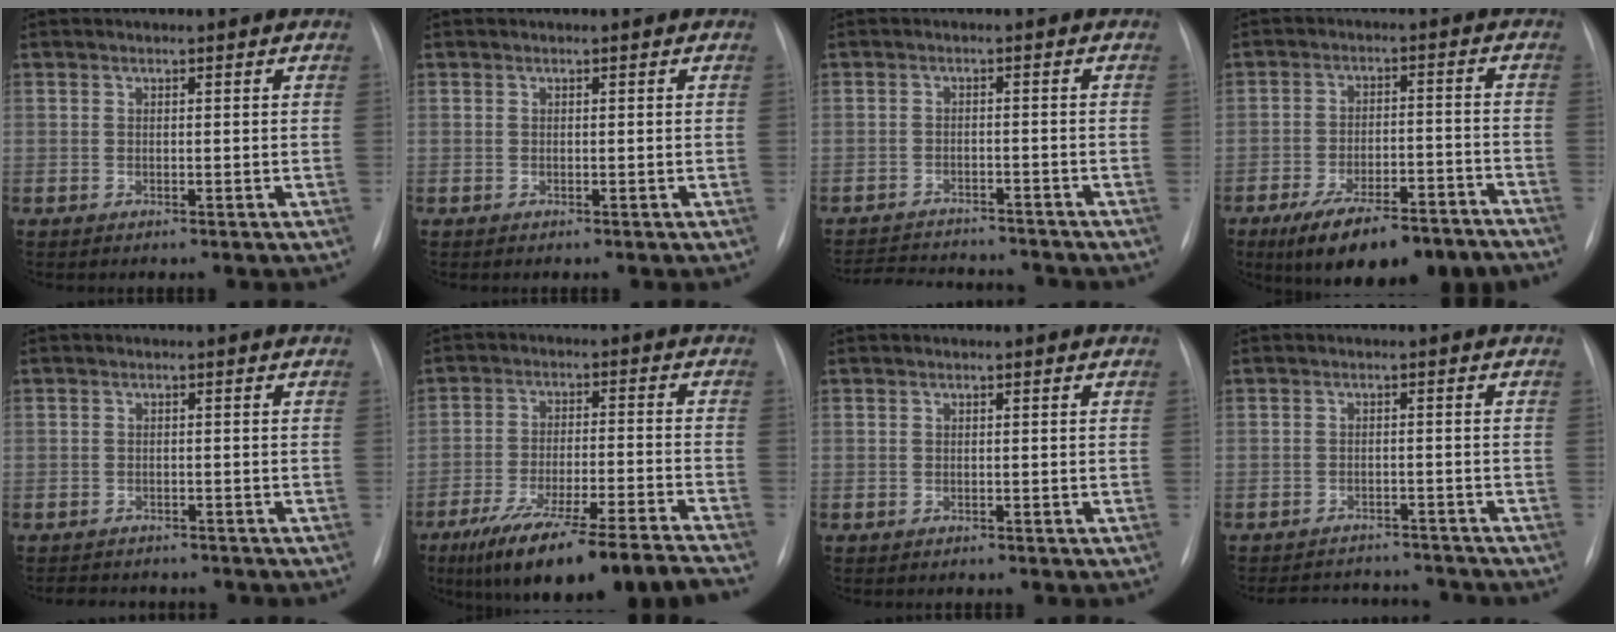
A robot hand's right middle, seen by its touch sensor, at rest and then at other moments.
{"total": 0.0}
{"total": 11.5, "force": [-10.9, 2.1, 3.0], "torque": [-0.058, 0.004, -0.148]}
{"total": 15.1, "force": [-11.7, 4.0, 8.7], "torque": [-0.117, 0.006, -0.179]}
{"total": 5.7, "force": [-5.0, 2.4, 1.4], "torque": [-0.017, 0.001, -0.063]}
{"total": 18.2, "force": [-14.8, -0.3, 10.5], "torque": [-0.145, -0.021, -0.237]}
{"total": 0.0}
{"total": 9.4, "force": [-9.1, 2.2, 1.4], "torque": [-0.024, 0.012, -0.117]}